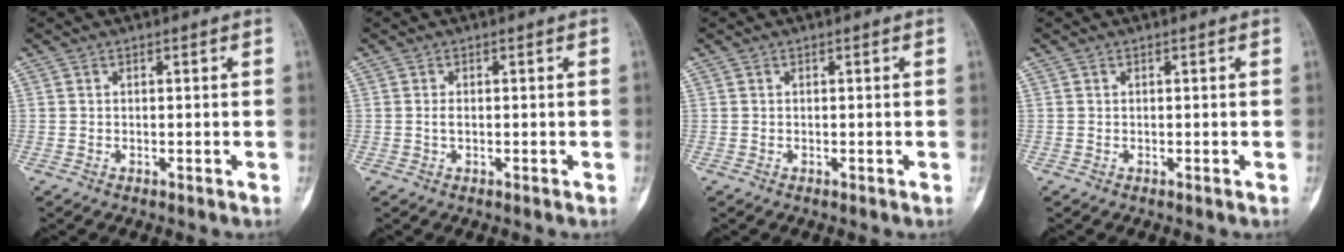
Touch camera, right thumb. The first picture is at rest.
{"total": 1.0, "force": [-0.1, 0.5, 0.8], "torque": [-0.017, 0.000, -0.001]}
{"total": 0.0}
{"total": 0.0}